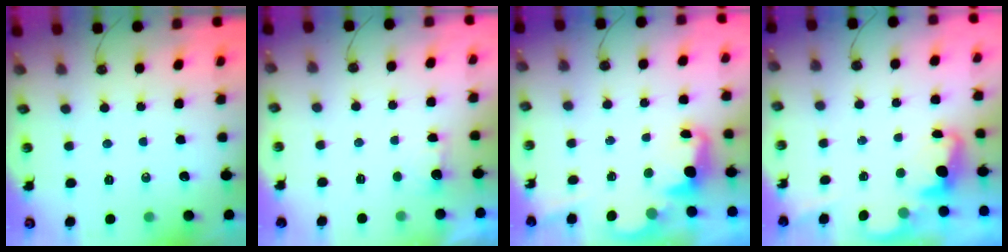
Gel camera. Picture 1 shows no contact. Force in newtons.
{"total": 1.3, "press": 1.1, "slide": 0.8}
{"total": 2.4, "press": 2.3, "slide": 0.5}
{"total": 2.4, "press": 2.3, "slide": 0.5}